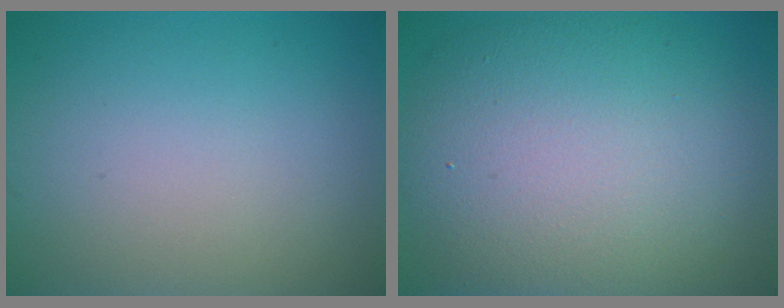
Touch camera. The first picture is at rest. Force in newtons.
{"total": 12.1, "press": 12.1, "slide": 0.6}